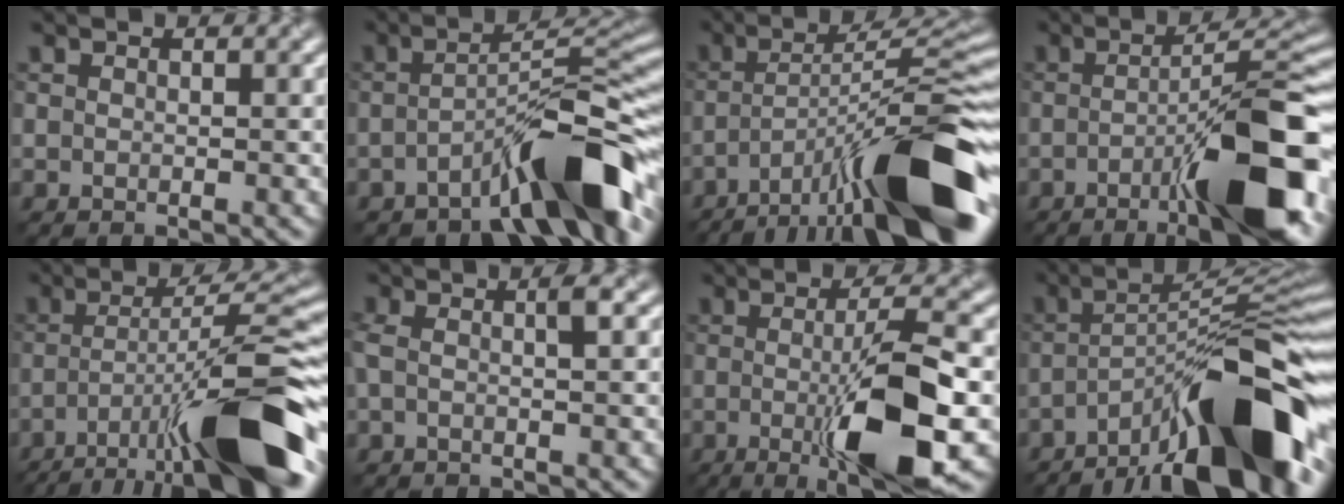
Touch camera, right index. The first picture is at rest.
{"total": 8.5, "force": [-5.2, 1.8, 6.5], "torque": [-0.095, 0.026, -0.074]}
{"total": 14.8, "force": [-8.5, 3.0, 11.7], "torque": [-0.194, 0.016, -0.125]}
{"total": 11.2, "force": [-4.7, 1.8, 10.1], "torque": [-0.142, 0.015, -0.063]}
{"total": 12.5, "force": [-6.4, 2.6, 10.4], "torque": [-0.175, 0.014, -0.092]}
{"total": 1.7, "force": [-0.2, 0.2, 1.7], "torque": [-0.036, 0.008, 0.003]}
{"total": 8.4, "force": [-1.8, 1.4, 8.1], "torque": [-0.130, -0.002, -0.017]}
{"total": 15.4, "force": [-9.5, 3.7, 11.6], "torque": [-0.176, 0.024, -0.150]}